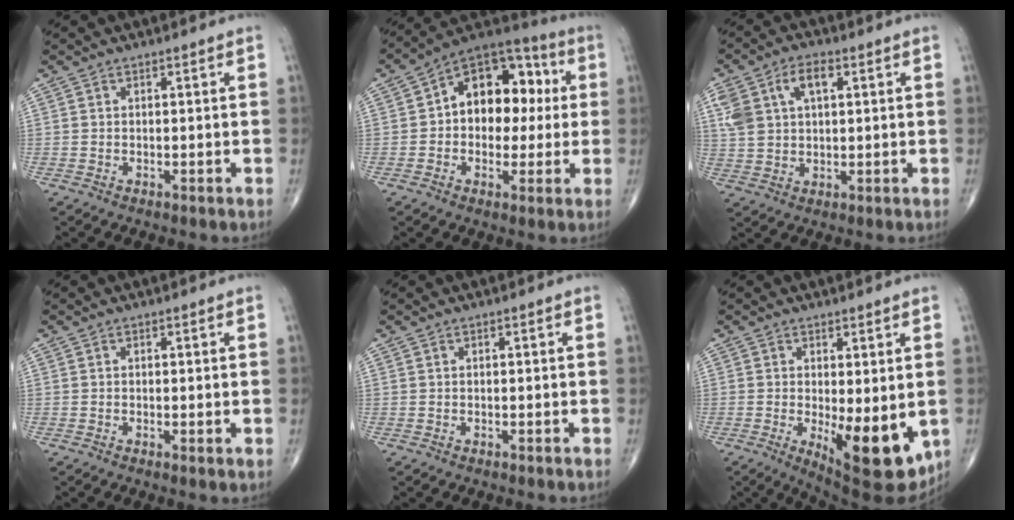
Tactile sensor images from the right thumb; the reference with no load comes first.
{"total": 15.9, "force": [1.8, 10.8, 11.6], "torque": [-0.109, 0.035, 0.013]}
{"total": 9.4, "force": [3.2, 5.6, 6.8], "torque": [-0.126, 0.012, 0.063]}
{"total": 0.8, "force": [0.0, 0.1, 0.8], "torque": [-0.016, -0.004, -0.003]}
{"total": 0.0}
{"total": 12.8, "force": [-2.3, 4.8, 11.7], "torque": [-0.149, -0.027, -0.016]}